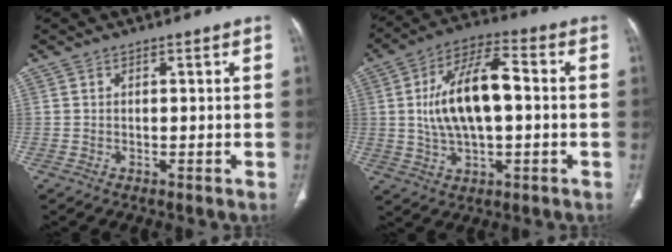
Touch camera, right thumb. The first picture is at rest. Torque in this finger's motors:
{"motor_torque": [0.07, 1.11, 1.03, 0.36, 0.15]}